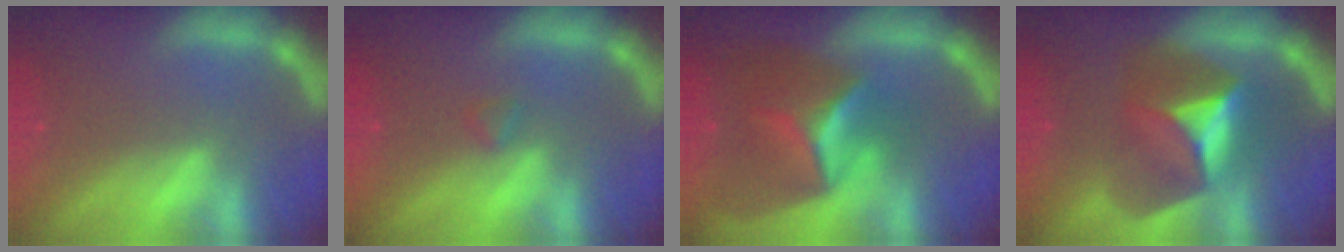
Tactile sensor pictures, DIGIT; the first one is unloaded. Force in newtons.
{"total": 0.9}
{"total": 8.9}
{"total": 8.5}